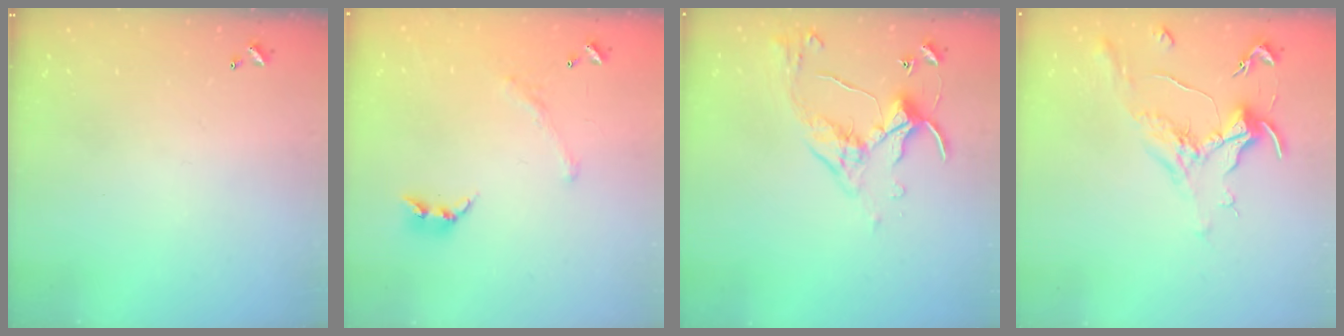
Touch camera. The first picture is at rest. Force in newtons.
{"total": 1.6, "press": 1.1, "slide": 1.1}
{"total": 6.7, "press": 6.6, "slide": 1.1}
{"total": 1.8, "press": 1.5, "slide": 0.9}